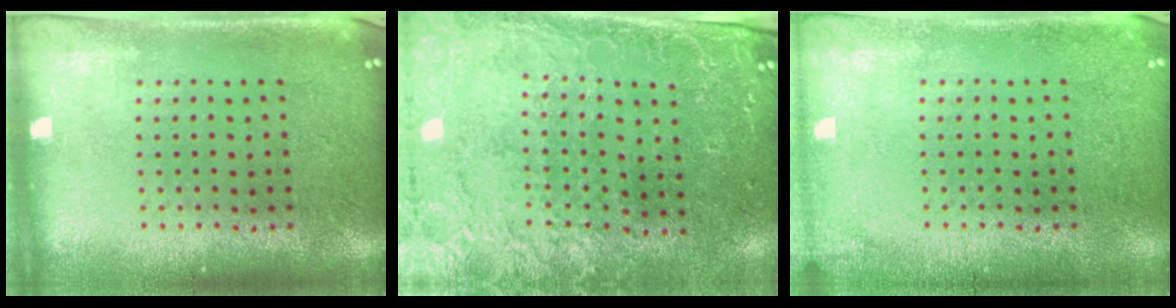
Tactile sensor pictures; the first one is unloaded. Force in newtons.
{"total": 3.0, "press": 2.8, "slide": 1.2}
{"total": 1.1, "press": 1.1, "slide": 0.1}